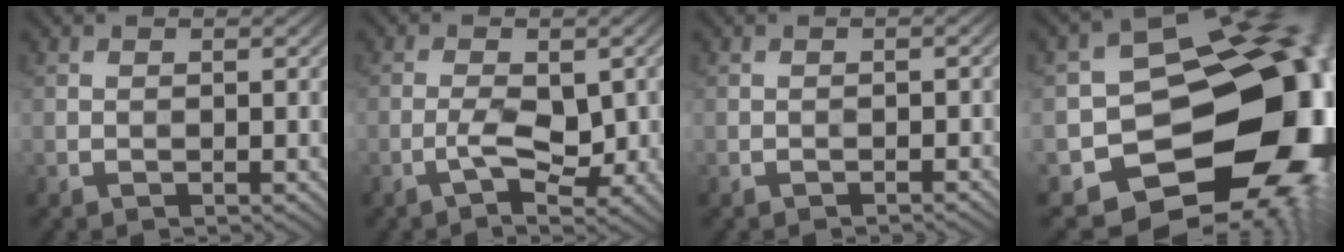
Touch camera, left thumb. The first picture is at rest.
{"total": 4.3, "force": [-1.3, 1.5, 3.8], "torque": [-0.071, 0.003, -0.023]}
{"total": 0.7, "force": [-0.6, 0.2, 0.3], "torque": [-0.002, 0.001, -0.009]}
{"total": 19.7, "force": [-5.1, 15.0, 11.7], "torque": [-0.157, -0.031, -0.066]}